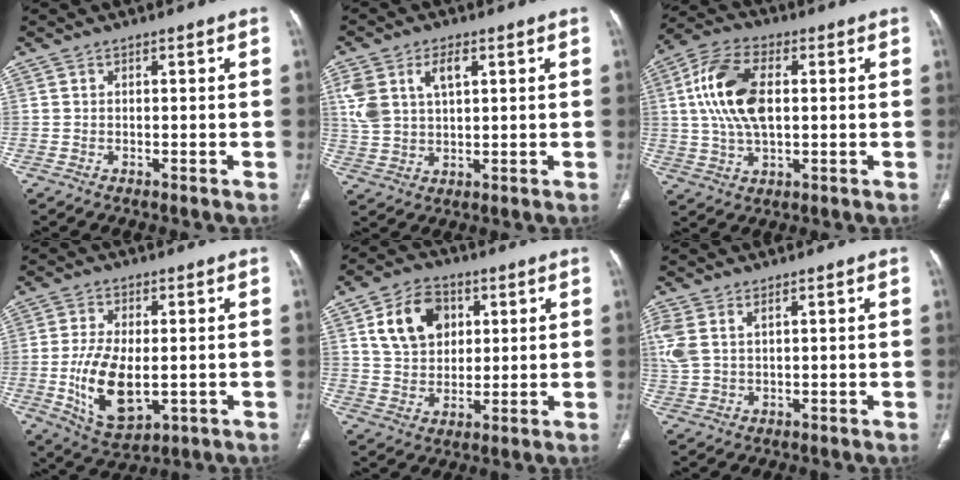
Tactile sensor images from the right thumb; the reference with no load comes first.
{"total": 9.6, "force": [3.5, 5.5, 7.1], "torque": [-0.145, 0.005, 0.074]}
{"total": 14.0, "force": [2.0, 7.6, 11.6], "torque": [-0.236, 0.013, 0.036]}
{"total": 11.4, "force": [-1.7, 6.0, 9.5], "torque": [-0.177, -0.011, -0.017]}
{"total": 11.9, "force": [4.1, 8.7, 7.0], "torque": [-0.092, -0.006, 0.075]}
{"total": 6.9, "force": [2.7, 3.8, 5.0], "torque": [-0.139, 0.007, 0.064]}